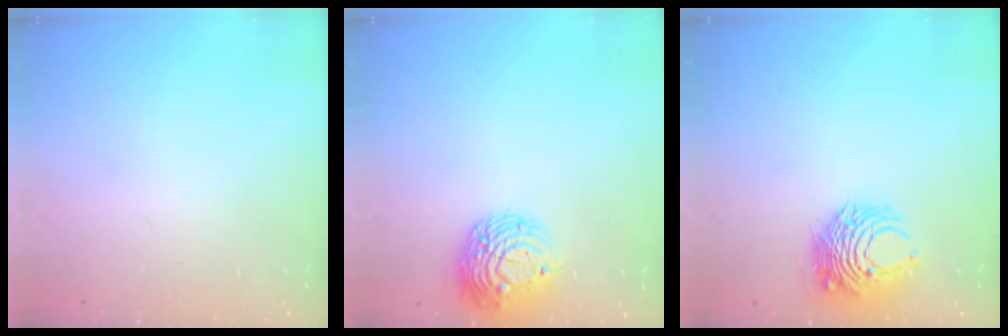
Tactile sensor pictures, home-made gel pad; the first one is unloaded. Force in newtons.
{"total": 11.0, "press": 10.9, "slide": 1.0}
{"total": 8.4, "press": 8.4, "slide": 0.7}